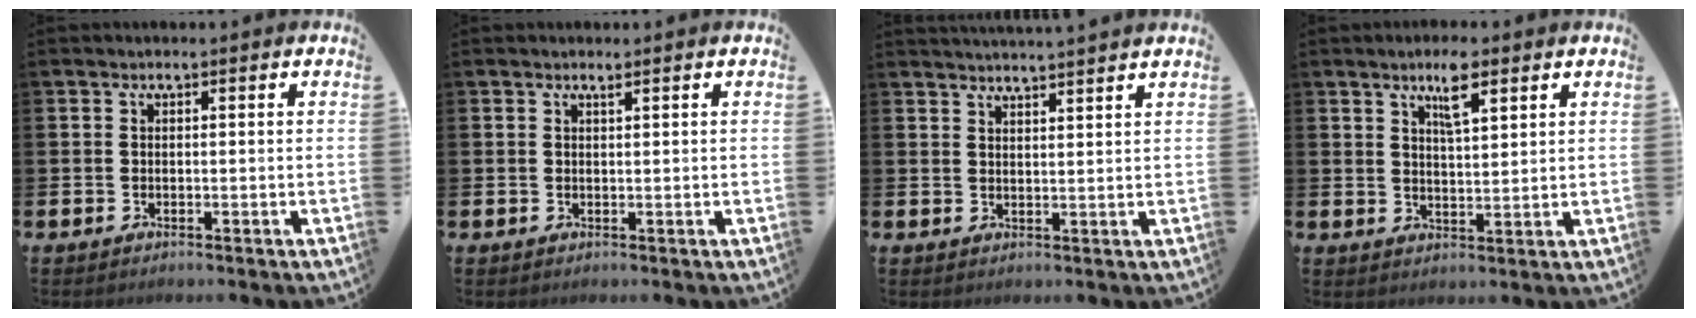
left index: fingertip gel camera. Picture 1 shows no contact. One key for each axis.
{"total": 0.7, "fx": 0.6, "fy": 0.0, "fz": 0.5, "tx": 0.001, "ty": -0.004, "tz": 0.008}
{"total": 3.0, "fx": 2.9, "fy": -0.6, "fz": -0.1, "tx": -0.003, "ty": -0.018, "tz": 0.054}
{"total": 5.5, "fx": 4.1, "fy": 1.3, "fz": 3.5, "tx": -0.051, "ty": -0.019, "tz": 0.064}